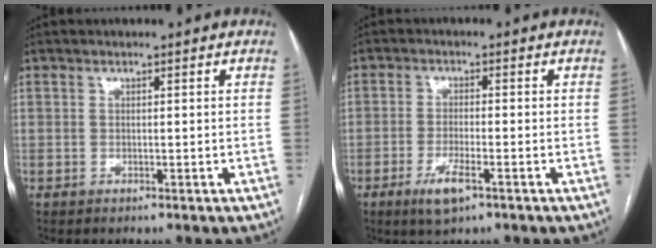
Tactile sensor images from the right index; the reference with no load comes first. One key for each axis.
{"total": 4.9, "fx": -2.6, "fy": 0.9, "fz": 4.0, "tx": -0.083, "ty": -0.007, "tz": -0.046}